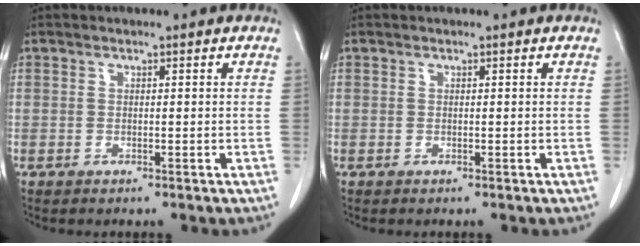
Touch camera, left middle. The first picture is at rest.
{"total": 0.0}